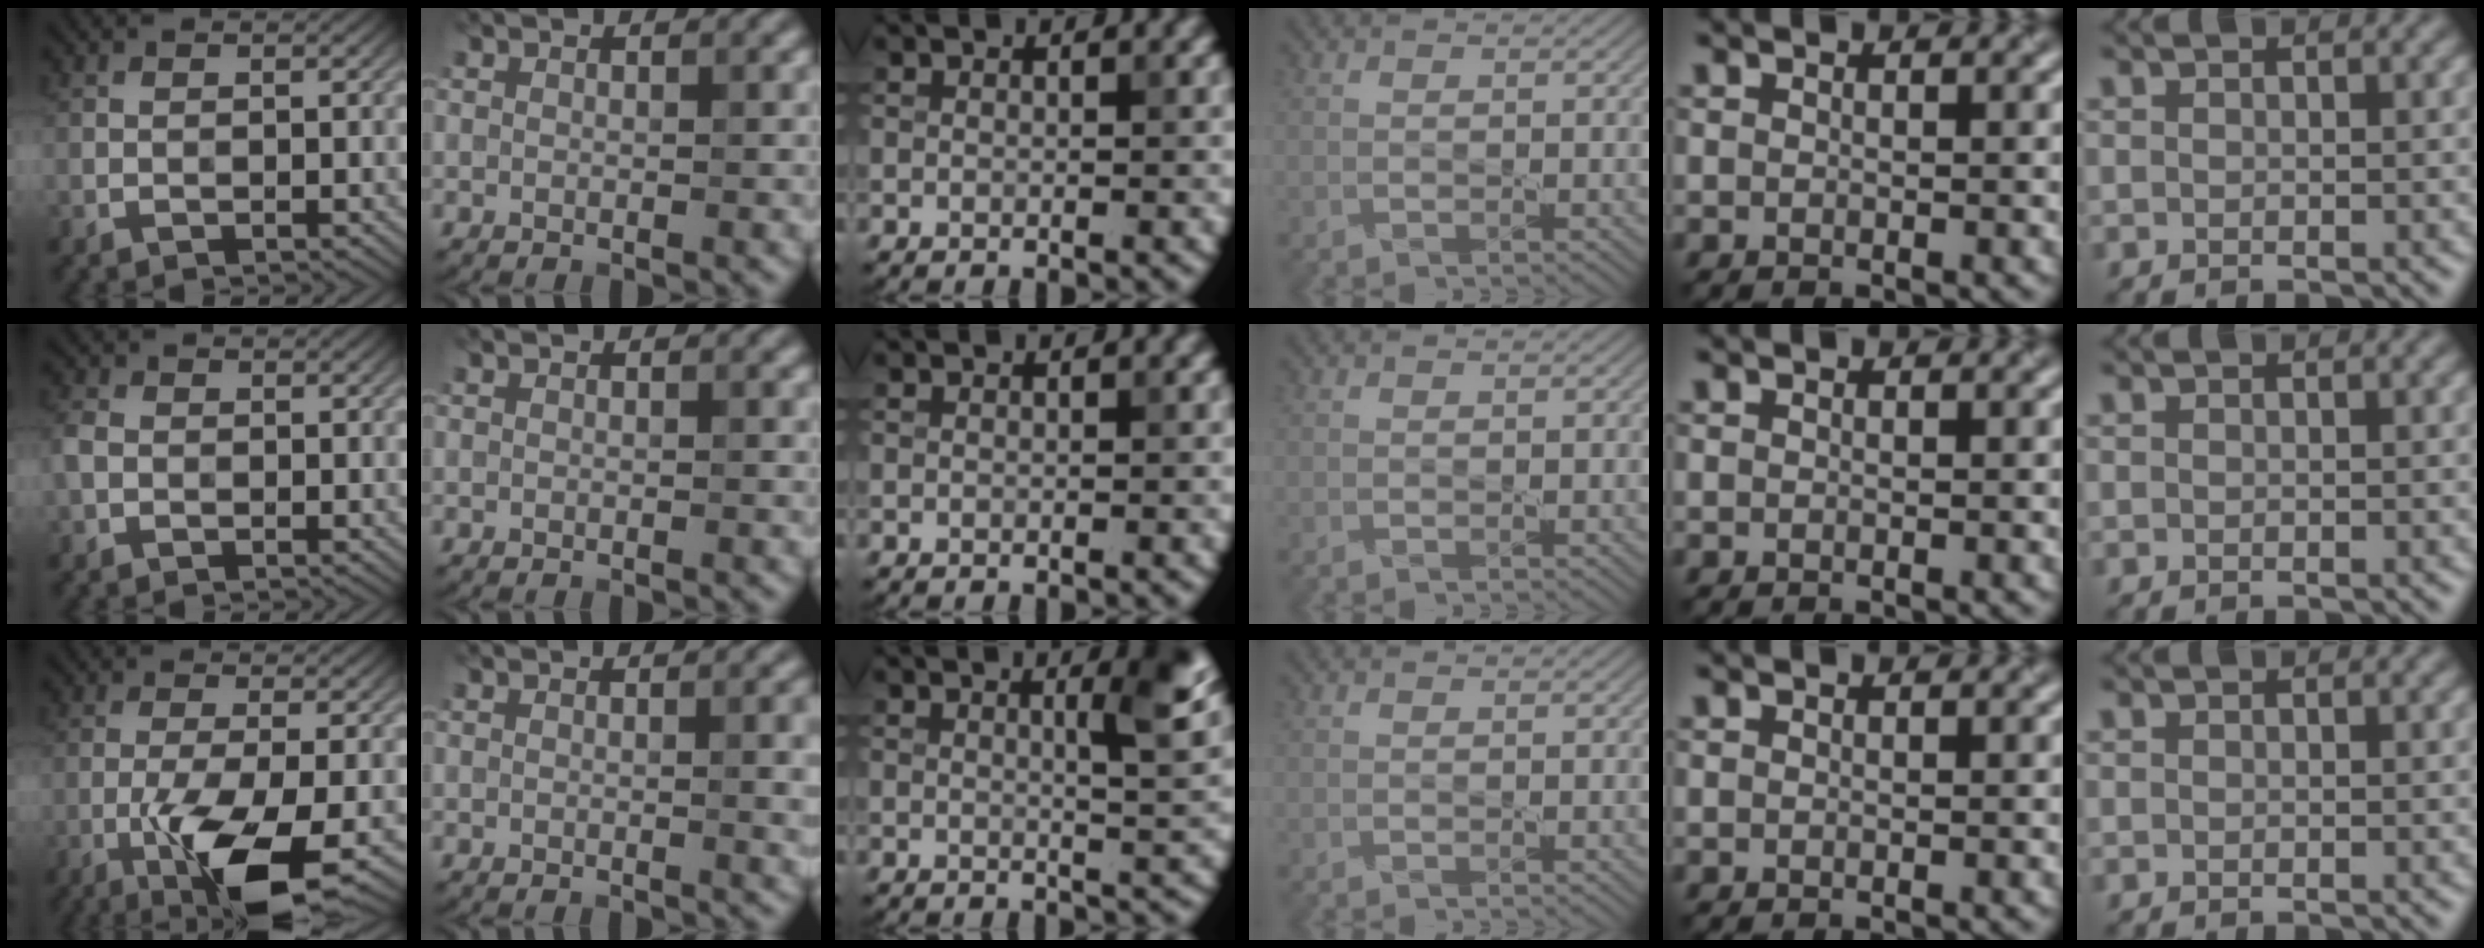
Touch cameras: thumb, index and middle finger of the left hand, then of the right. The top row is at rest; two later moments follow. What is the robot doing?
{"motion": "squeeze", "object": "paper clamp"}